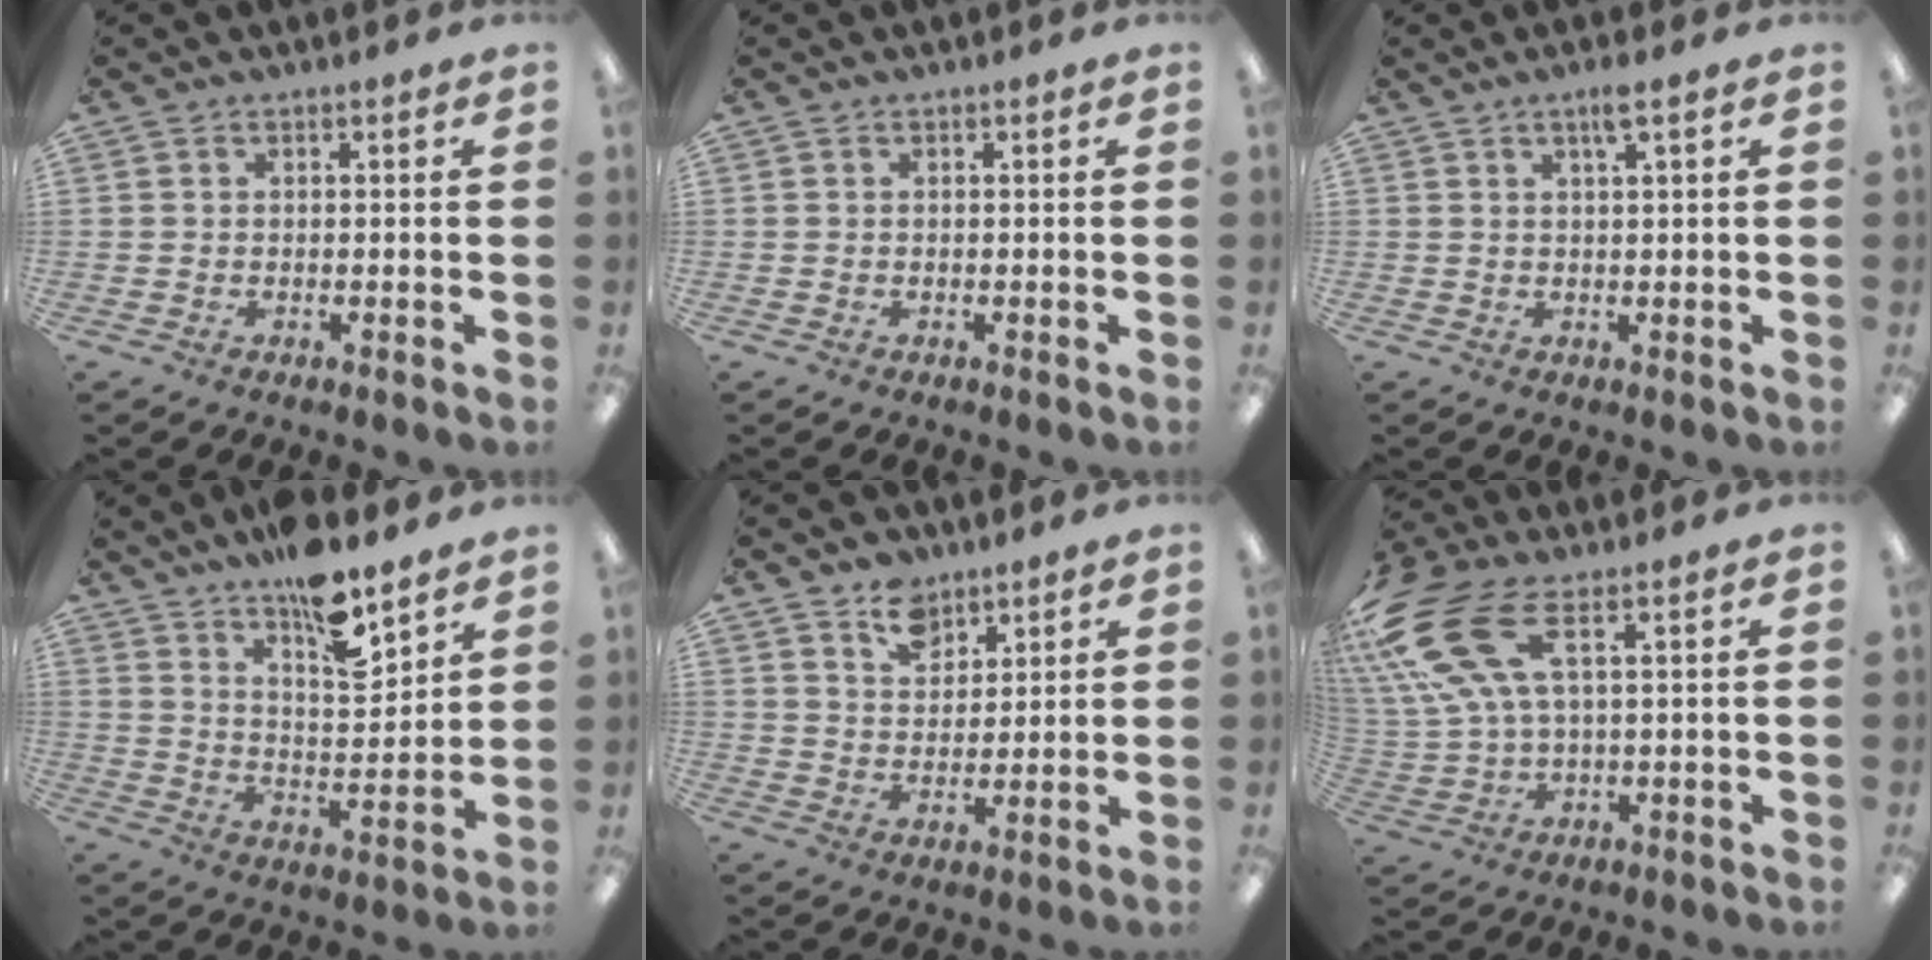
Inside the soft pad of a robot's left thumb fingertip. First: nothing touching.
{"total": 0.0}
{"total": 3.1, "force": [1.9, 0.1, 2.4], "torque": [-0.044, -0.002, 0.030]}
{"total": 13.1, "force": [10.4, 3.8, 7.0], "torque": [-0.112, -0.069, 0.180]}
{"total": 9.9, "force": [7.0, 6.5, 2.6], "torque": [-0.035, -0.044, 0.129]}
{"total": 17.2, "force": [8.8, 7.2, 12.9], "torque": [-0.290, -0.038, 0.161]}